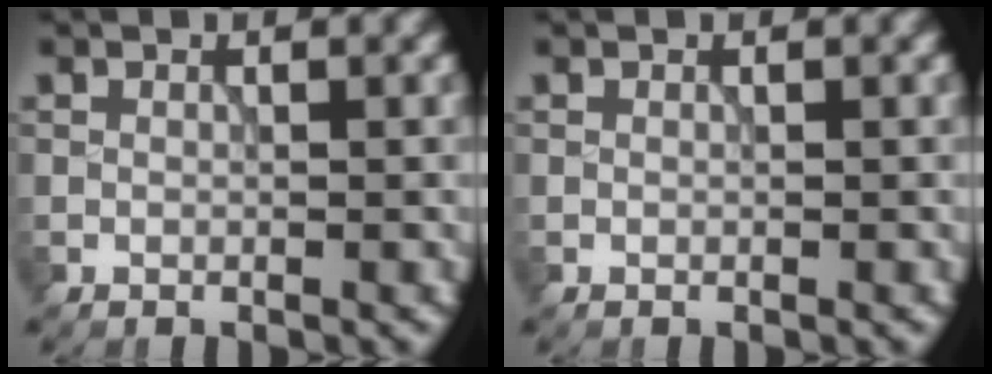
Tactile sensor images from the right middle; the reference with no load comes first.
{"total": 0.0}